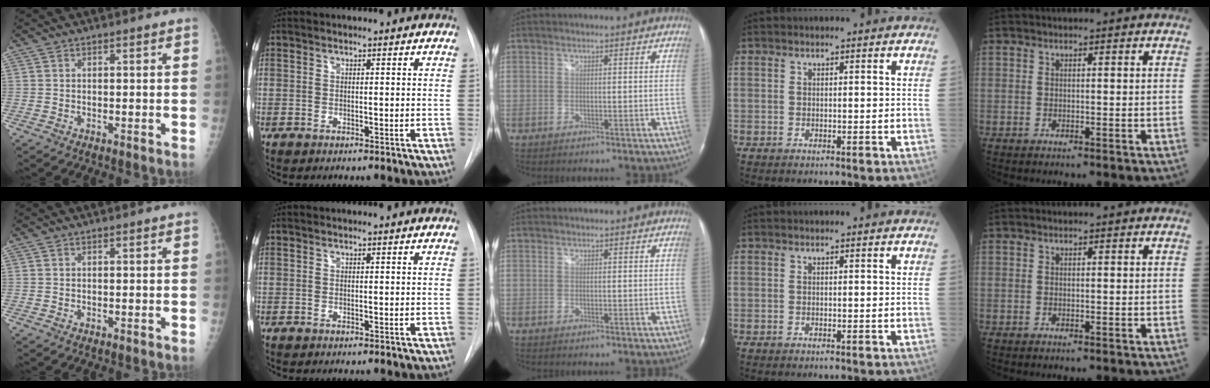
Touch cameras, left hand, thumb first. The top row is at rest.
{}